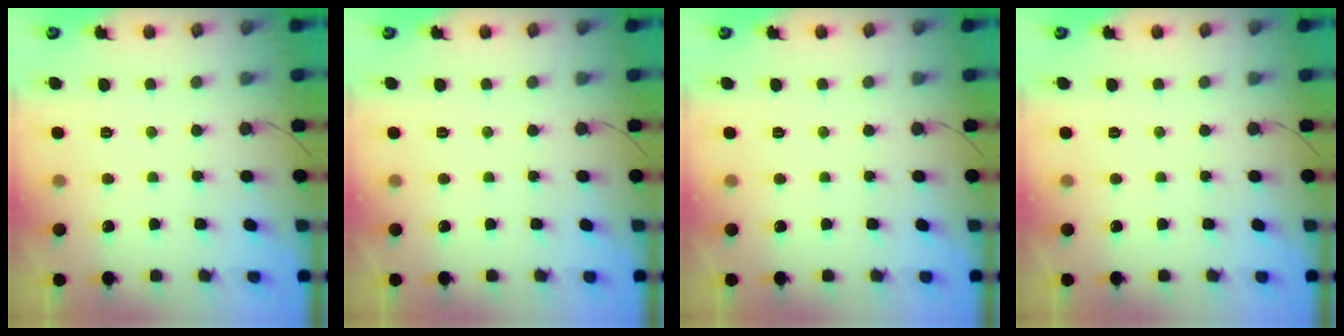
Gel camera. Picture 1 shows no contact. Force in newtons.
{"total": 0.0}
{"total": 0.0}
{"total": 0.0}